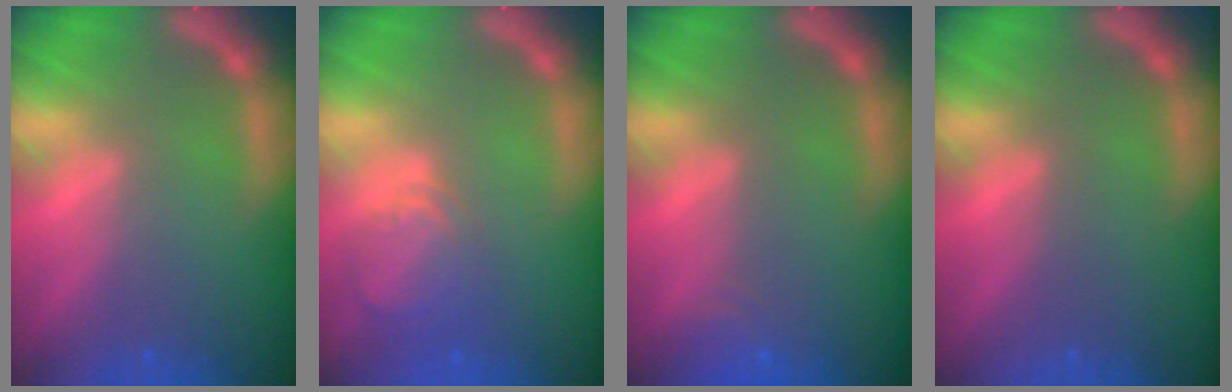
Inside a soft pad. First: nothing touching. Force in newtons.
{"total": 4.0}
{"total": 1.9}
{"total": 0.0}